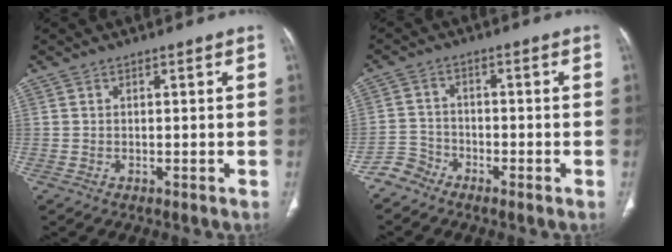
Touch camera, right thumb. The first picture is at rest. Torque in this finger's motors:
{"motor_torque": [-0.19, -0.30, -0.26, 0.00, 0.02]}